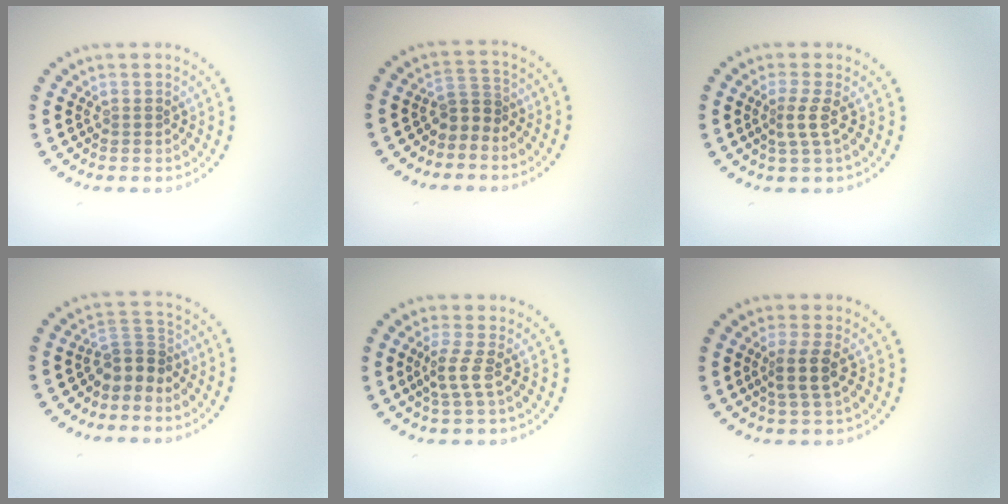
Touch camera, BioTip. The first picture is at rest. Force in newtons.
{"total": 1.9, "press": 1.4, "slide": 1.4}
{"total": 1.9, "press": 1.2, "slide": 1.4}
{"total": 2.9, "press": 2.1, "slide": 2.0}
{"total": 2.1, "press": 1.4, "slide": 1.5}
{"total": 2.5, "press": 2.0, "slide": 1.4}